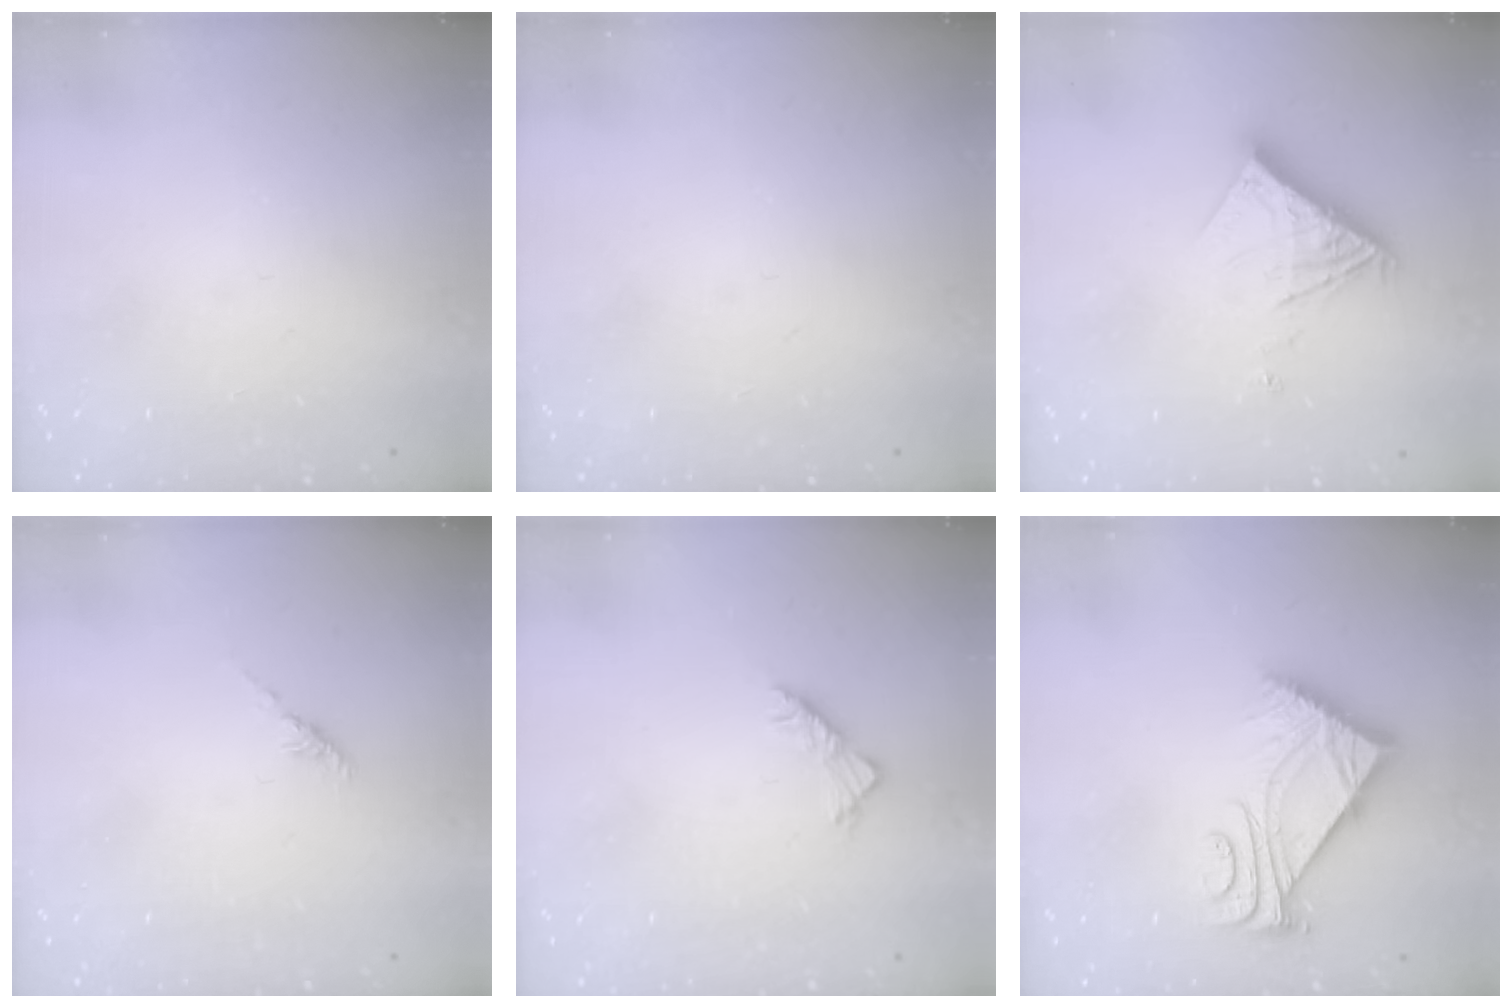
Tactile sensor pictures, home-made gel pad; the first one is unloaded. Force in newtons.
{"total": 0.0}
{"total": 10.3, "press": 10.2, "slide": 0.9}
{"total": 1.2, "press": 1.1, "slide": 0.5}
{"total": 4.1, "press": 3.9, "slide": 1.1}
{"total": 8.1, "press": 8.0, "slide": 1.0}